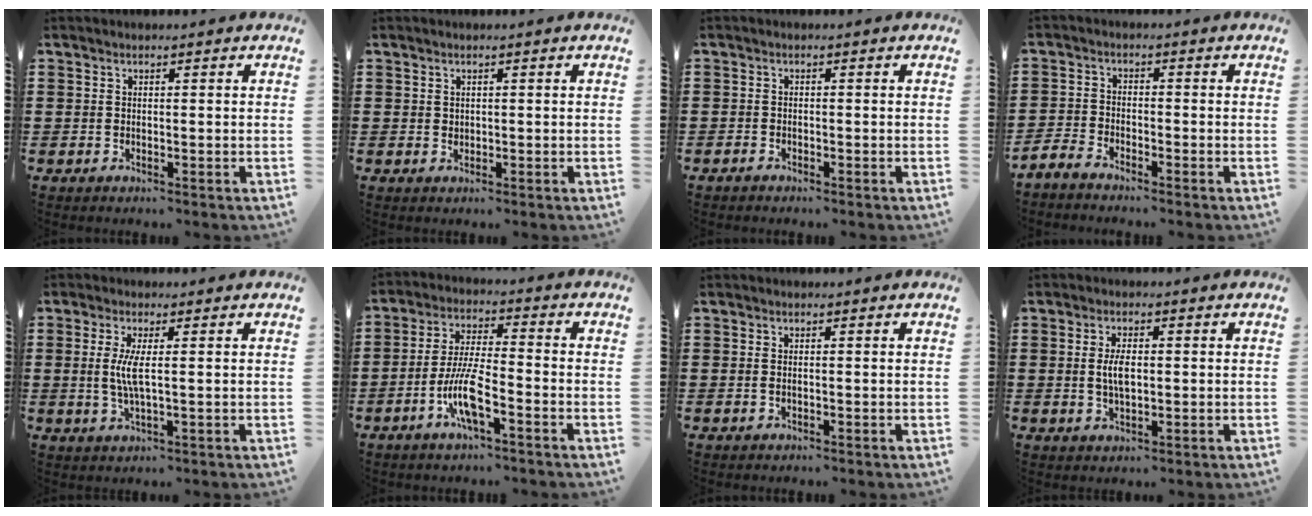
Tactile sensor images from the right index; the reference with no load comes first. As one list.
[{"total": 0.9, "force": [0.5, 0.8, 0.2], "torque": [-0.007, 0.003, 0.009]}, {"total": 0.7, "force": [-0.7, 0.3, 0.2], "torque": [-0.005, 0.000, -0.014]}, {"total": 2.3, "force": [-2.3, 0.2, 0.1], "torque": [-0.016, 0.002, -0.052]}, {"total": 4.4, "force": [0.4, 0.7, 4.3], "torque": [-0.095, -0.009, 0.000]}, {"total": 8.3, "force": [-3.7, 1.8, 7.1], "torque": [-0.163, -0.013, -0.076]}, {"total": 0.6, "force": [0.0, 0.3, 0.6], "torque": [-0.013, 0.001, -0.001]}, {"total": 3.9, "force": [0.2, 1.6, 3.6], "torque": [-0.079, 0.002, 0.000]}]